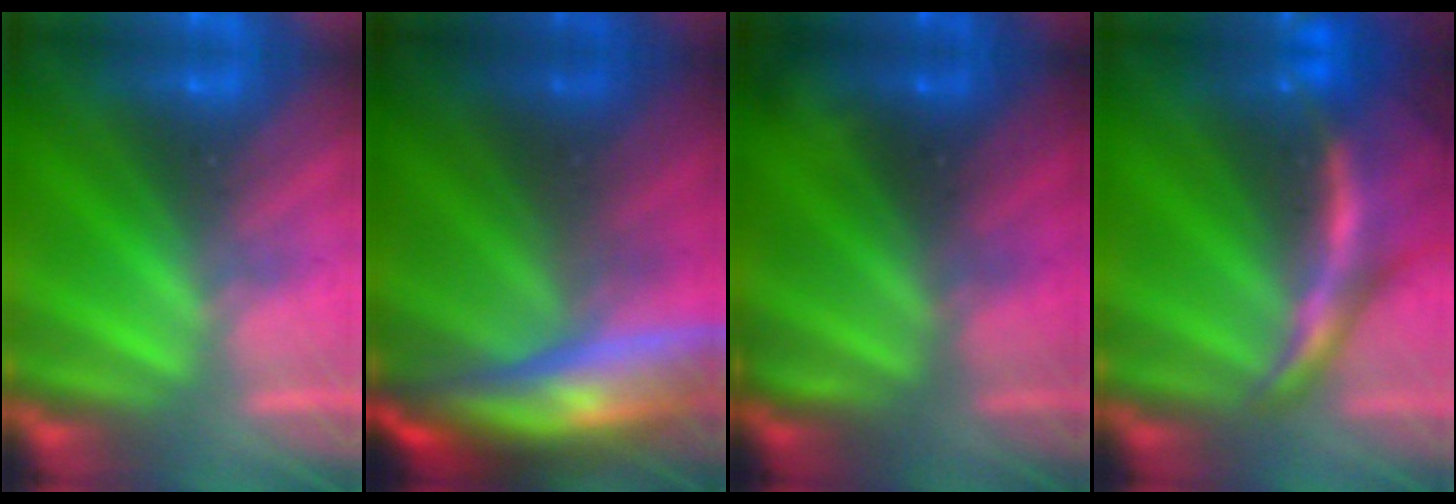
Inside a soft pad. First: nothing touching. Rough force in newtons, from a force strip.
{"total": 7.8}
{"total": 1.1}
{"total": 7.5}